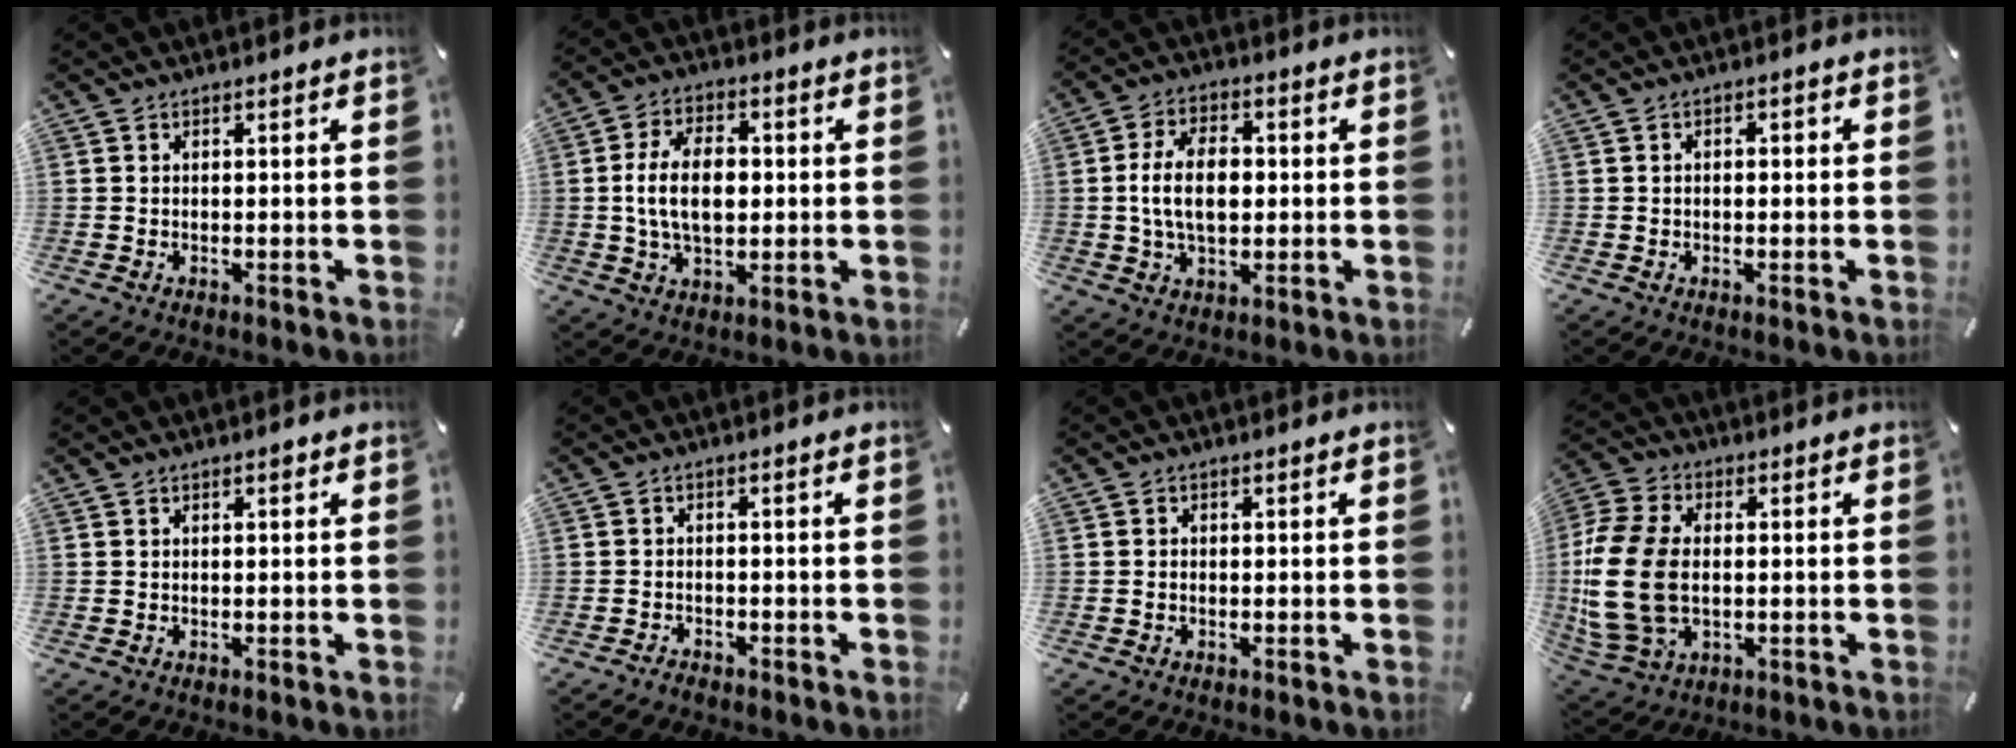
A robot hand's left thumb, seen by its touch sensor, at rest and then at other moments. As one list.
[{"total": 11.5, "force": [0.3, 7.3, 9.0], "torque": [-0.181, 0.005, -0.001]}, {"total": 10.7, "force": [0.2, 6.6, 8.4], "torque": [-0.163, 0.005, -0.002]}, {"total": 1.6, "force": [-0.6, 0.9, 1.1], "torque": [-0.021, 0.004, -0.012]}, {"total": 0.8, "force": [0.3, 0.4, 0.6], "torque": [-0.012, 0.005, 0.004]}, {"total": 1.5, "force": [-1.3, 0.6, 0.1], "torque": [-0.003, 0.008, -0.030]}, {"total": 0.7, "force": [-0.2, 0.5, 0.4], "torque": [-0.008, 0.001, -0.006]}, {"total": 16.7, "force": [-1.0, 12.1, 11.5], "torque": [-0.273, 0.007, -0.021]}]